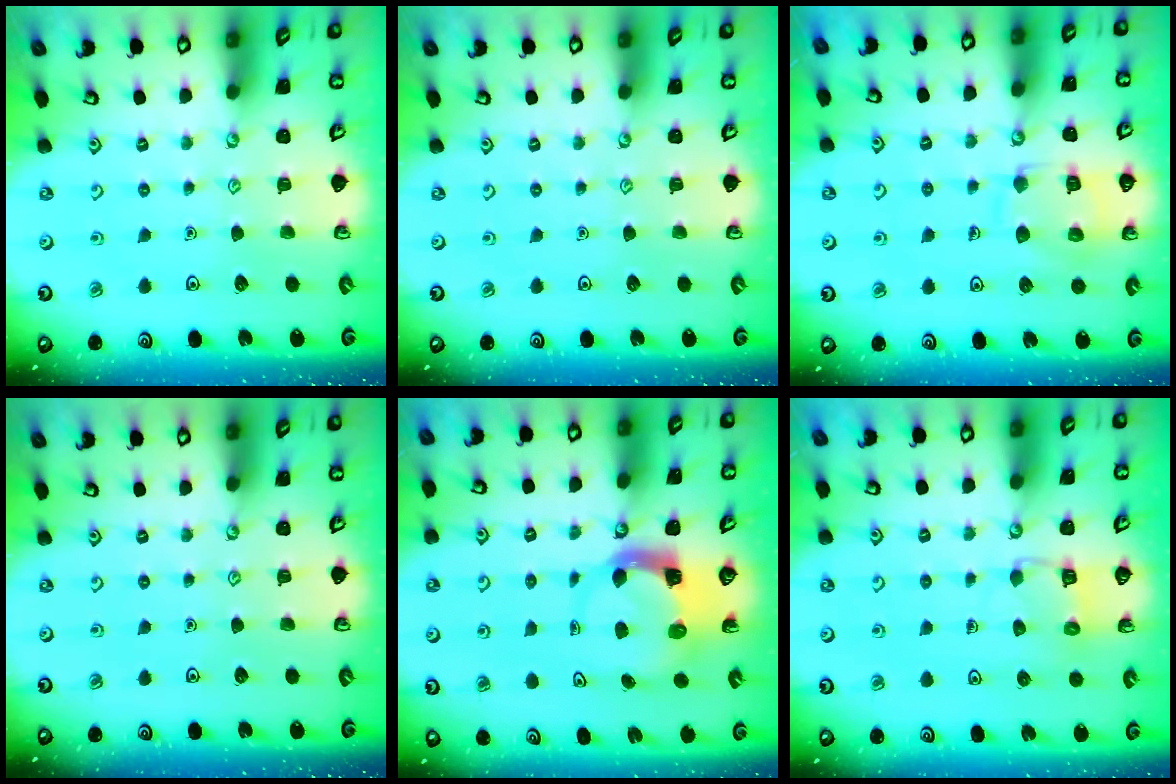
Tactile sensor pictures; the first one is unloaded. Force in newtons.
{"total": 0.0}
{"total": 11.5, "press": 11.4, "slide": 1.2}
{"total": 0.0}
{"total": 3.9, "press": 3.8, "slide": 0.6}
{"total": 7.2, "press": 7.1, "slide": 0.4}